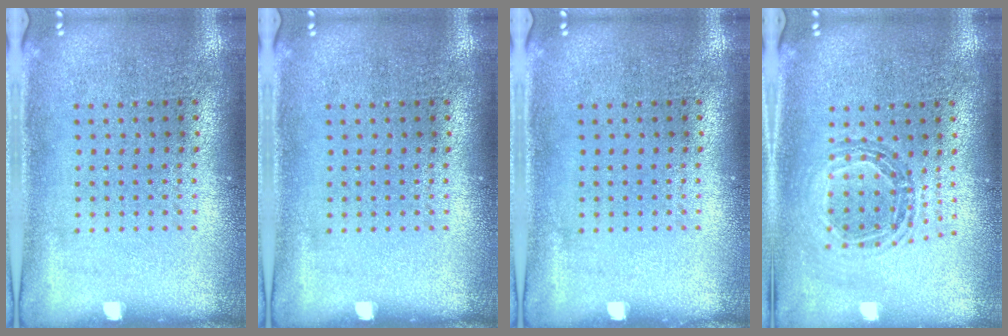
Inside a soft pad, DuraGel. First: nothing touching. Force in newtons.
{"total": 0.0}
{"total": 0.0}
{"total": 0.8, "press": 0.8, "slide": 0.1}